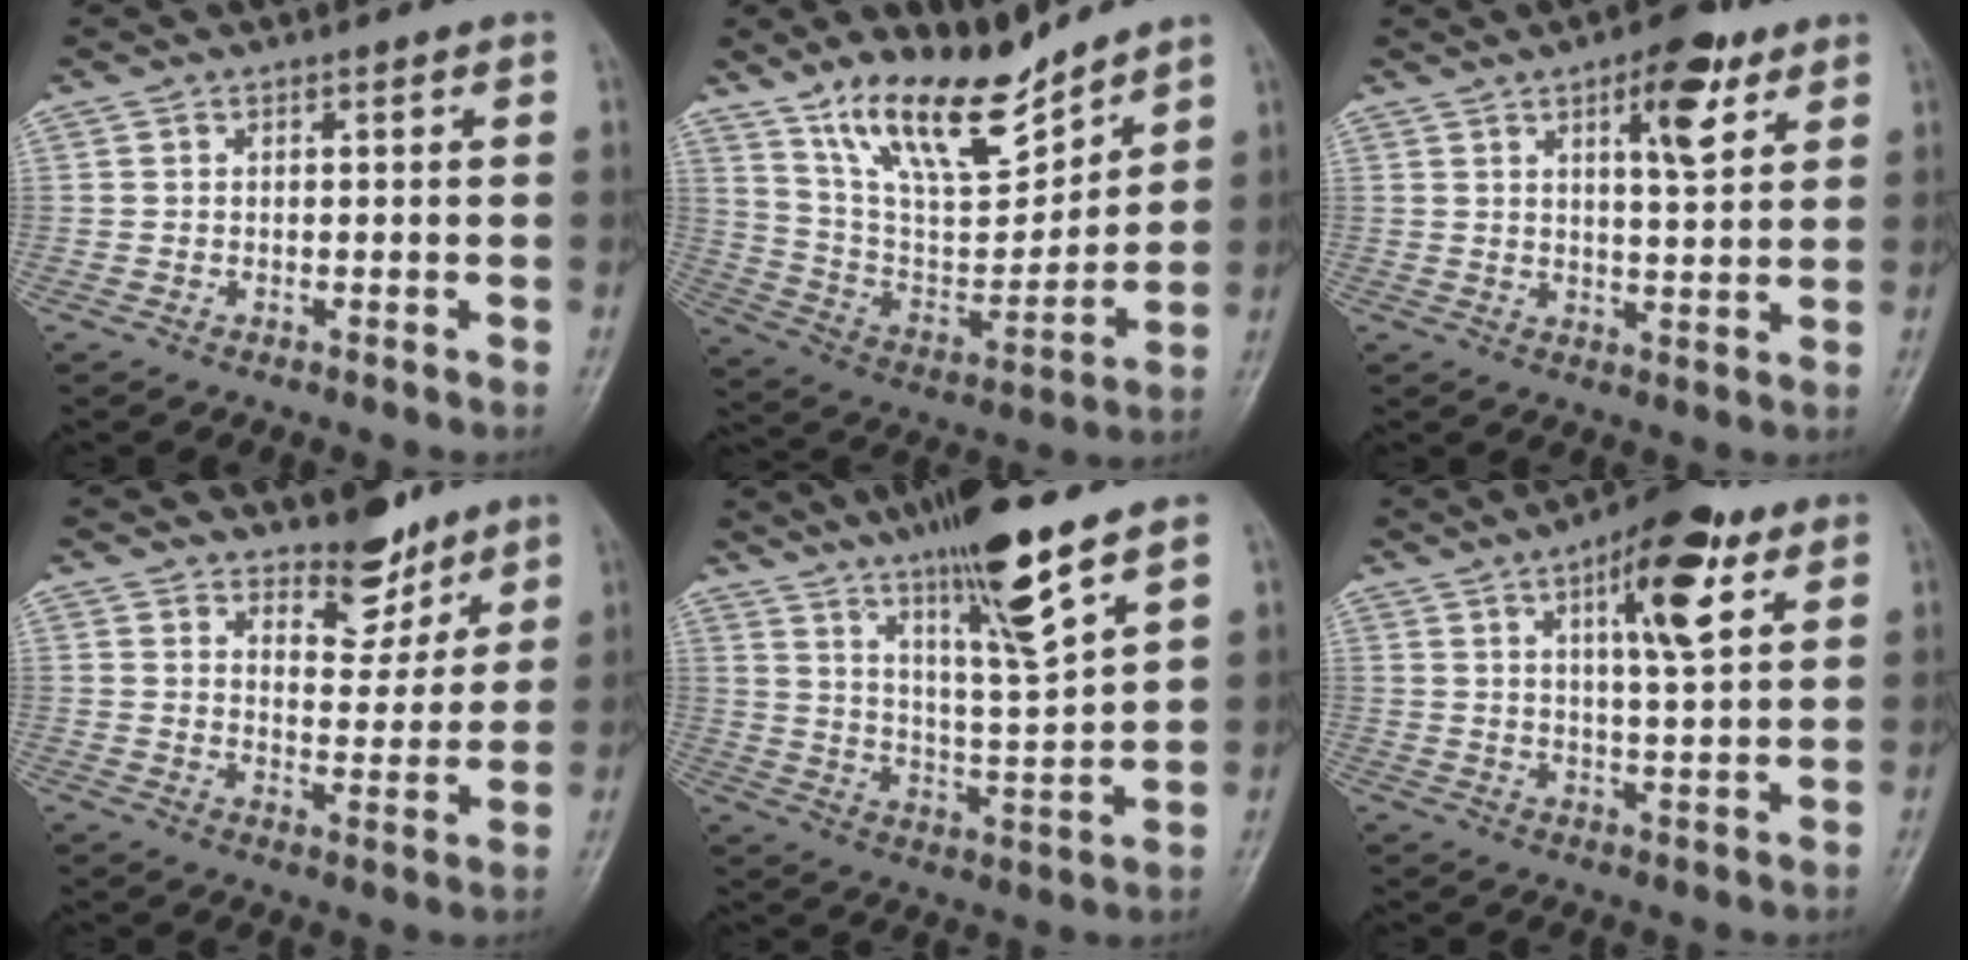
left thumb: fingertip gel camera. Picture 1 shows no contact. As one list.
[{"total": 17.2, "force": [13.0, 5.8, 9.7], "torque": [-0.130, -0.075, 0.245]}, {"total": 8.4, "force": [4.4, 2.8, 6.6], "torque": [-0.085, -0.022, 0.063]}, {"total": 8.2, "force": [6.6, 3.7, 3.3], "torque": [-0.016, -0.054, 0.107]}, {"total": 16.0, "force": [10.6, 1.3, 11.8], "torque": [-0.198, -0.061, 0.186]}, {"total": 12.4, "force": [5.8, 3.7, 10.3], "torque": [-0.141, -0.020, 0.085]}]